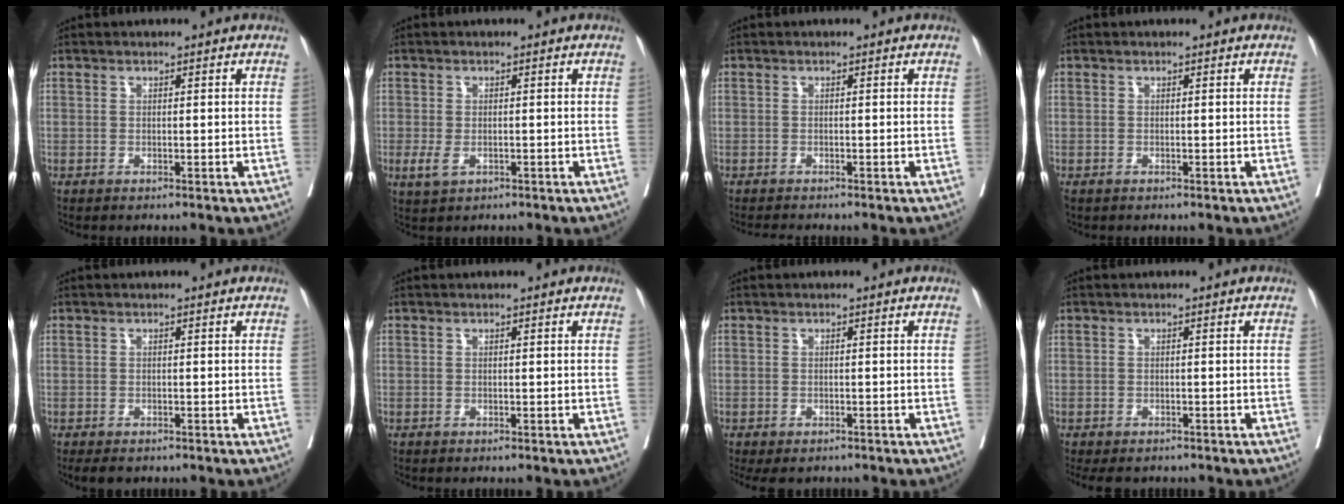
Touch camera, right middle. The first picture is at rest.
{"total": 2.6, "force": [-0.9, 1.5, 1.9], "torque": [-0.042, -0.004, -0.010]}
{"total": 1.7, "force": [-1.6, -0.1, 0.4], "torque": [-0.007, -0.005, -0.026]}
{"total": 0.5, "force": [-0.4, 0.3, 0.1], "torque": [-0.008, 0.002, -0.006]}
{"total": 2.6, "force": [-2.0, 1.1, 1.1], "torque": [-0.015, -0.006, -0.028]}
{"total": 0.0}
{"total": 5.5, "force": [-4.5, 2.5, 1.9], "torque": [-0.026, -0.007, -0.058]}
{"total": 6.5, "force": [-5.5, 2.6, 2.2], "torque": [-0.027, -0.007, -0.071]}